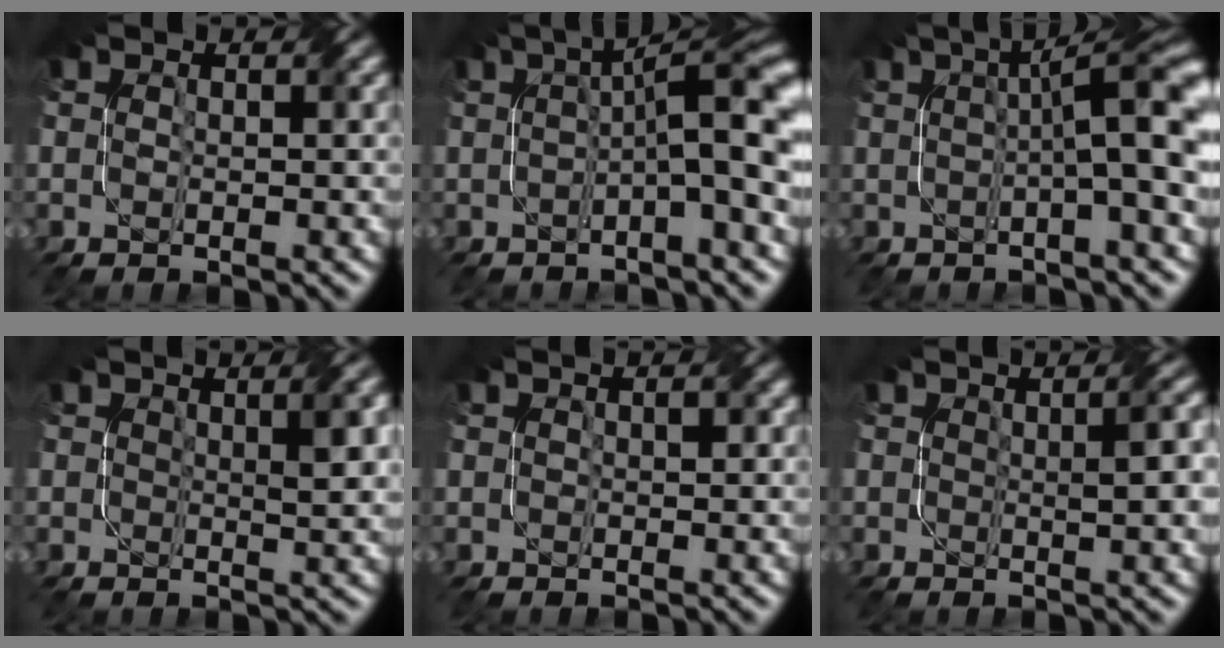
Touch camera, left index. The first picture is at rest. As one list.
[{"total": 8.4, "force": [0.4, 1.8, 8.2], "torque": [-0.101, 0.023, 0.000]}, {"total": 9.2, "force": [1.1, 2.0, 8.9], "torque": [-0.100, 0.024, 0.011]}, {"total": 2.5, "force": [0.5, 0.7, 2.3], "torque": [-0.026, 0.006, 0.010]}, {"total": 0.6, "force": [0.0, 0.4, 0.4], "torque": [-0.004, 0.004, 0.003]}, {"total": 2.4, "force": [0.0, 0.5, 2.3], "torque": [-0.025, 0.008, 0.003]}]